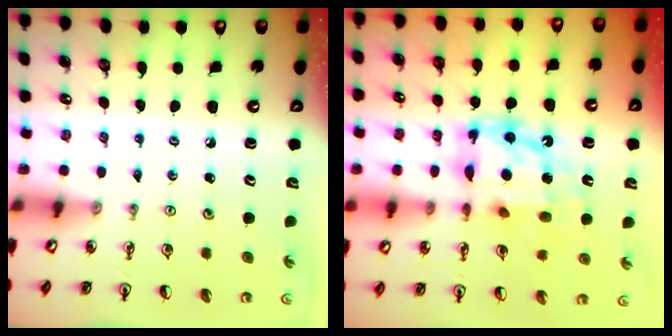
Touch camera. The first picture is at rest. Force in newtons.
{"total": 14.2, "press": 14.1, "slide": 1.3}